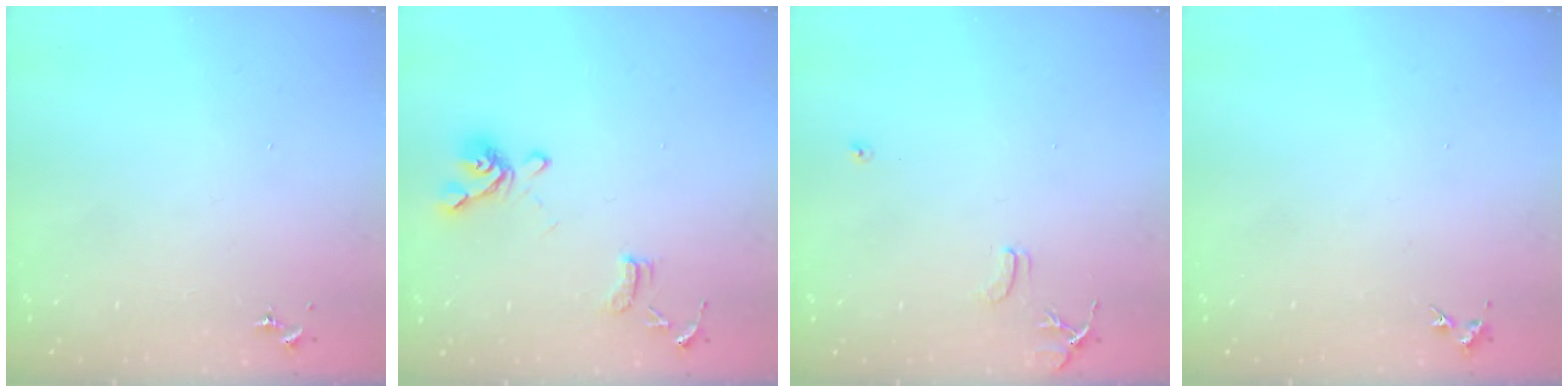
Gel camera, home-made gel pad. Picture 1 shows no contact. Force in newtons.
{"total": 13.1, "press": 13.0, "slide": 1.4}
{"total": 7.9, "press": 7.9, "slide": 0.7}
{"total": 4.3, "press": 4.3, "slide": 0.6}